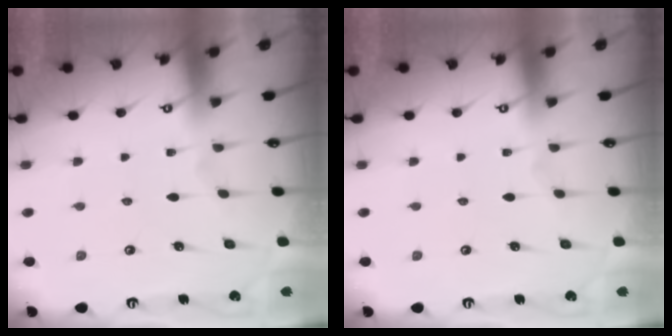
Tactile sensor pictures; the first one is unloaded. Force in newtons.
{"total": 0.0}